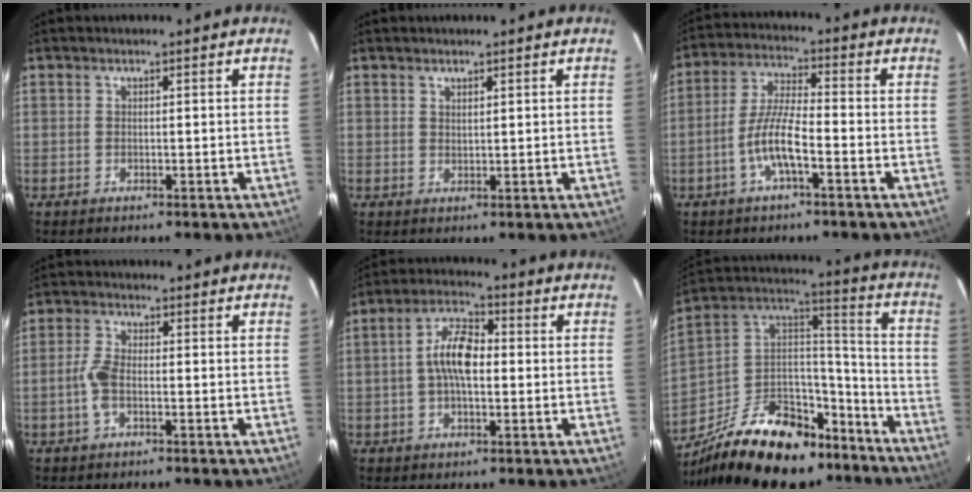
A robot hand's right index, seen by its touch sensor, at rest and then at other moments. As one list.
[{"total": 1.1, "force": [0.9, 0.4, 0.6], "torque": [-0.008, 0.001, 0.016]}, {"total": 7.9, "force": [-3.4, 1.5, 7.0], "torque": [-0.147, 0.005, -0.065]}, {"total": 4.2, "force": [-1.3, 1.7, 3.6], "torque": [-0.086, 0.004, -0.026]}, {"total": 8.0, "force": [-0.2, 3.7, 7.1], "torque": [-0.136, 0.019, -0.007]}, {"total": 28.3, "force": [-19.7, 14.1, 14.6], "torque": [-0.289, 0.040, -0.291]}]